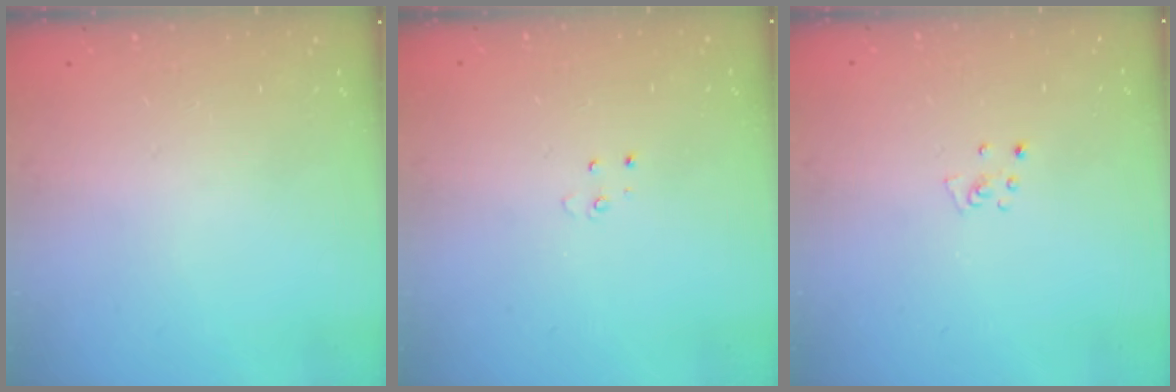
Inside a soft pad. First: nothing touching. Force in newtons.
{"total": 3.0, "press": 2.9, "slide": 0.3}
{"total": 3.1, "press": 3.1, "slide": 0.3}